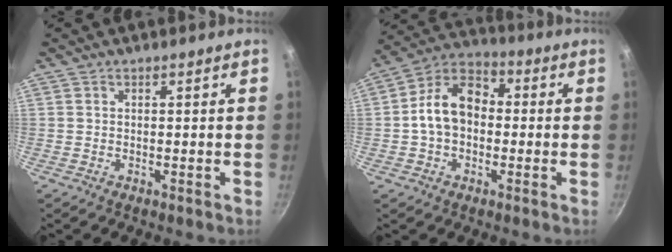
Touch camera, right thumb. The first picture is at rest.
{"total": 11.6, "force": [-0.6, 8.4, 8.0], "torque": [-0.110, 0.039, -0.030]}